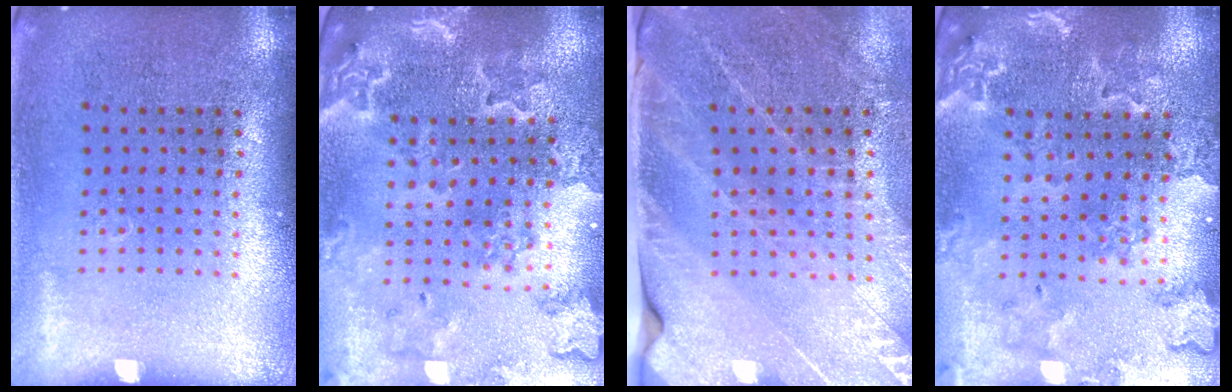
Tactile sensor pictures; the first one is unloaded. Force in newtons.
{"total": 2.2, "press": 2.1, "slide": 0.4}
{"total": 3.4, "press": 2.9, "slide": 1.7}
{"total": 1.9, "press": 1.9, "slide": 0.2}